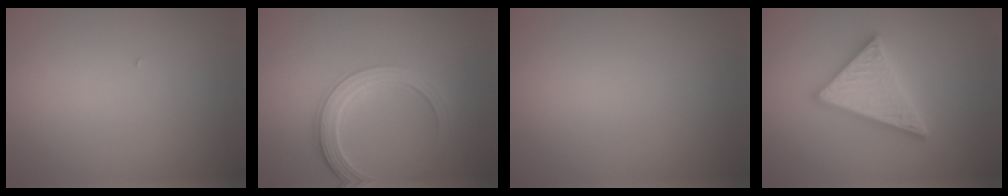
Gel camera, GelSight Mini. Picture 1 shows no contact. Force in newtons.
{"total": 3.8, "press": 3.4, "slide": 1.8}
{"total": 0.0}
{"total": 4.7, "press": 4.6, "slide": 0.7}